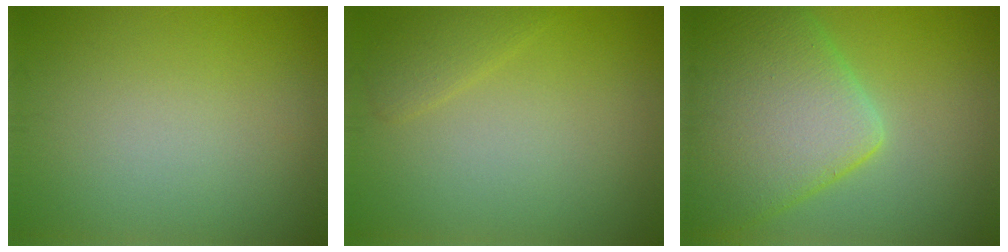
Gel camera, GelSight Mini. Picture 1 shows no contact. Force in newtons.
{"total": 1.5, "press": 1.5, "slide": 0.1}
{"total": 10.6, "press": 10.6, "slide": 0.4}